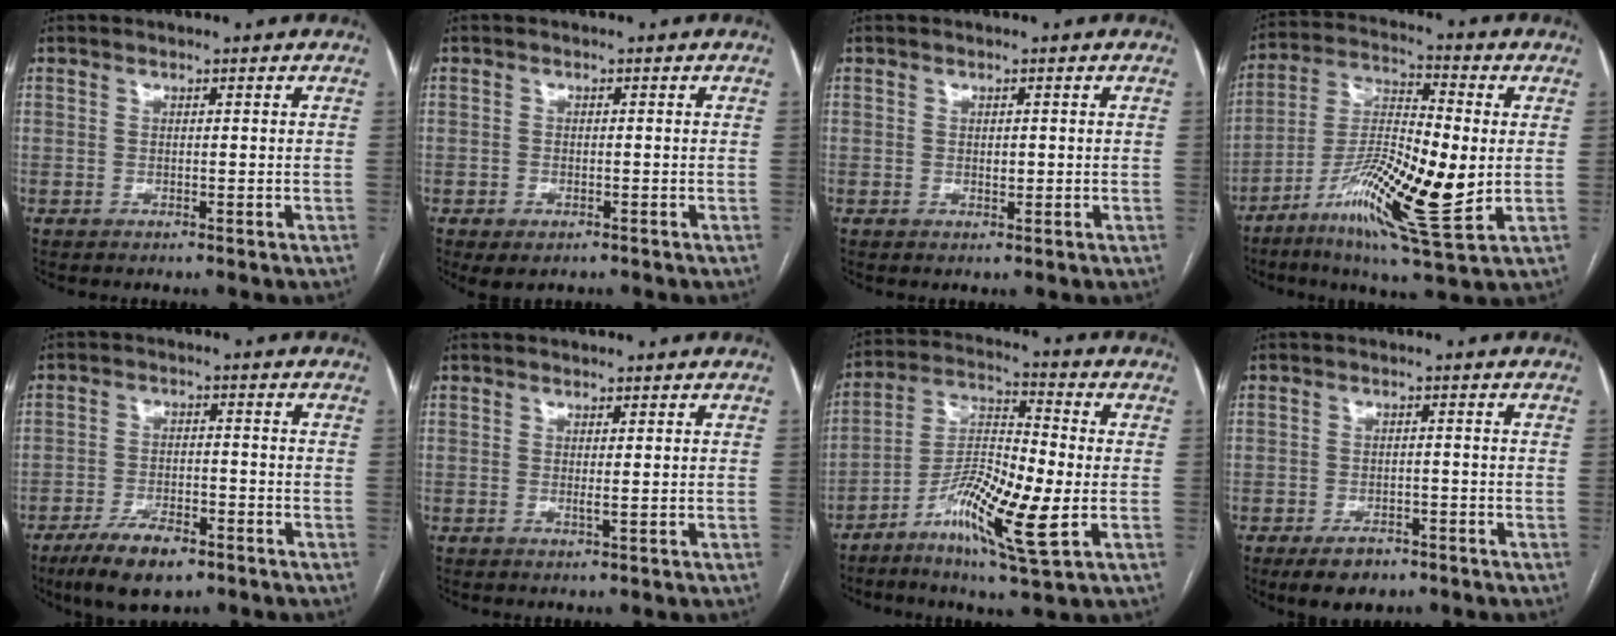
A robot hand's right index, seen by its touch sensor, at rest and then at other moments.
{"total": 2.5, "force": [-1.5, 1.3, 1.6], "torque": [-0.026, -0.003, -0.014]}
{"total": 1.1, "force": [0.0, 0.6, 0.9], "torque": [-0.012, 0.000, 0.001]}
{"total": 17.5, "force": [-4.0, 3.2, 16.7], "torque": [-0.323, -0.011, -0.070]}
{"total": 8.3, "force": [-5.6, 2.7, 5.5], "torque": [-0.099, -0.008, -0.093]}
{"total": 0.8, "force": [0.2, -0.1, 0.8], "torque": [-0.018, -0.003, 0.003]}
{"total": 14.1, "force": [-4.7, 2.2, 13.1], "torque": [-0.252, -0.008, -0.085]}
{"total": 4.8, "force": [-3.2, 2.4, 2.6], "torque": [-0.044, -0.002, -0.046]}